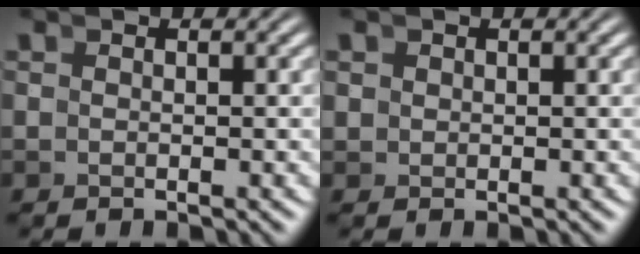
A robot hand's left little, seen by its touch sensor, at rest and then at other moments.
{"total": 1.4, "force": [0.5, 1.2, 0.4], "torque": [-0.009, -0.007, 0.014]}